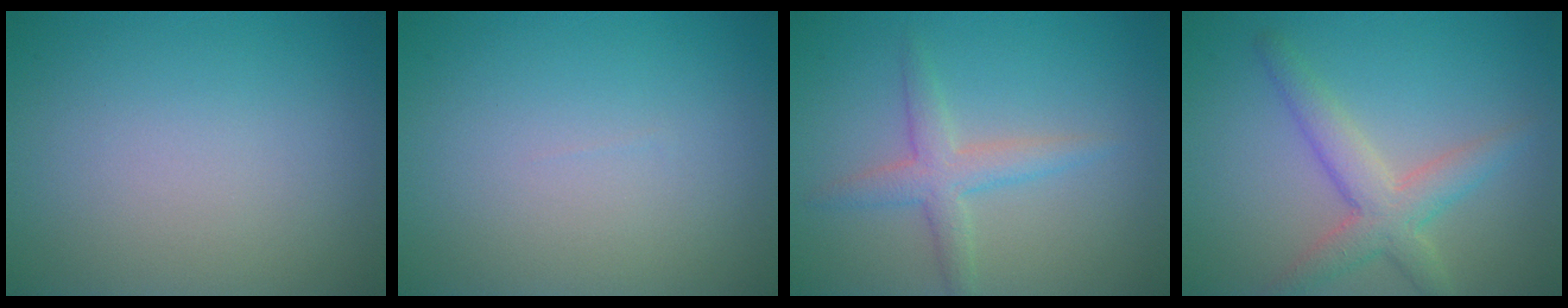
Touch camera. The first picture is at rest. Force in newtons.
{"total": 0.0}
{"total": 2.8, "press": 2.8, "slide": 0.1}
{"total": 3.9, "press": 3.9, "slide": 0.3}